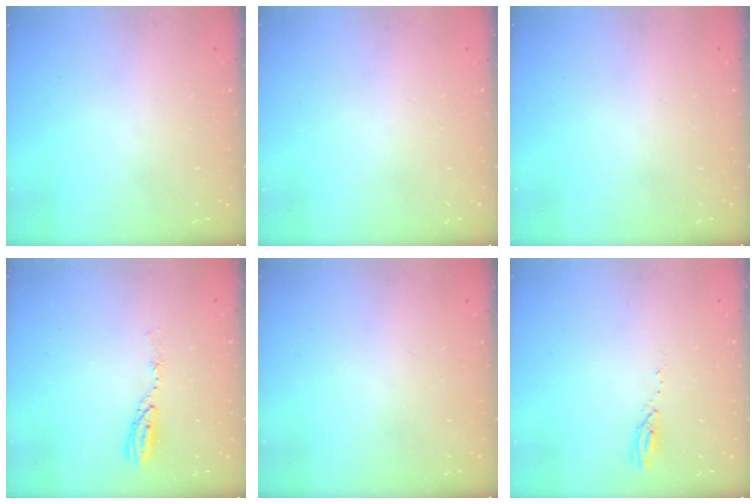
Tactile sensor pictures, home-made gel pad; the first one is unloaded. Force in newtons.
{"total": 16.0, "press": 1.9, "slide": 15.9}
{"total": 0.0}
{"total": 5.2, "press": 5.2, "slide": 0.3}
{"total": 0.0}
{"total": 3.2, "press": 3.2, "slide": 0.3}